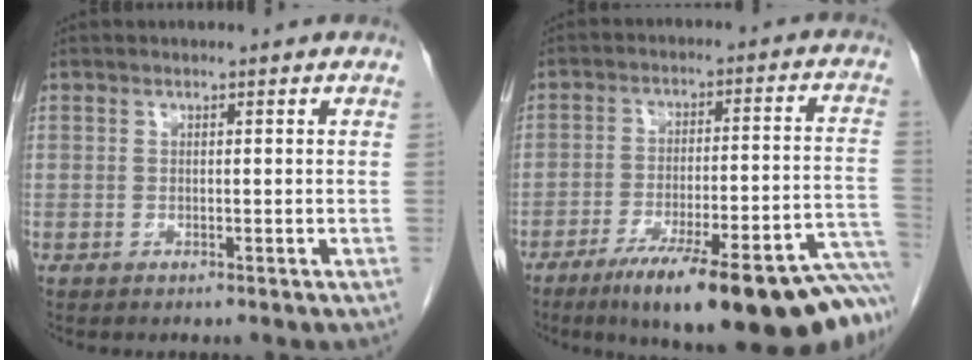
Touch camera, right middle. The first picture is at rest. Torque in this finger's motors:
{"motor_torque": [1.09, -1.05, 0.37, 0.15]}